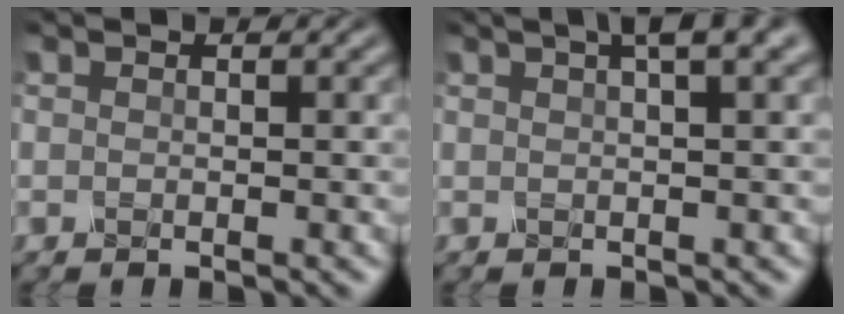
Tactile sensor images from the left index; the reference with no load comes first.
{"total": 3.5, "force": [1.9, 0.6, 2.9], "torque": [-0.036, 0.012, 0.025]}